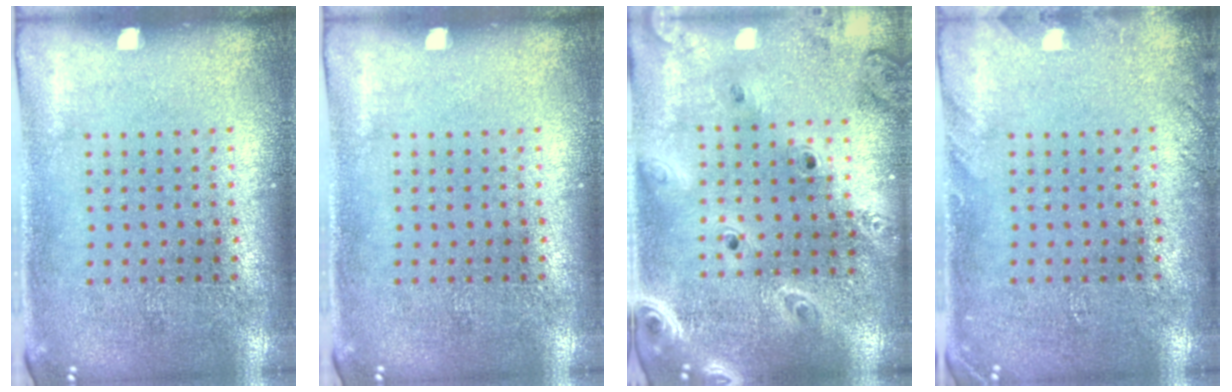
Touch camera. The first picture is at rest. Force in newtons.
{"total": 0.0}
{"total": 2.5, "press": 2.2, "slide": 1.2}
{"total": 1.2, "press": 1.2, "slide": 0.1}